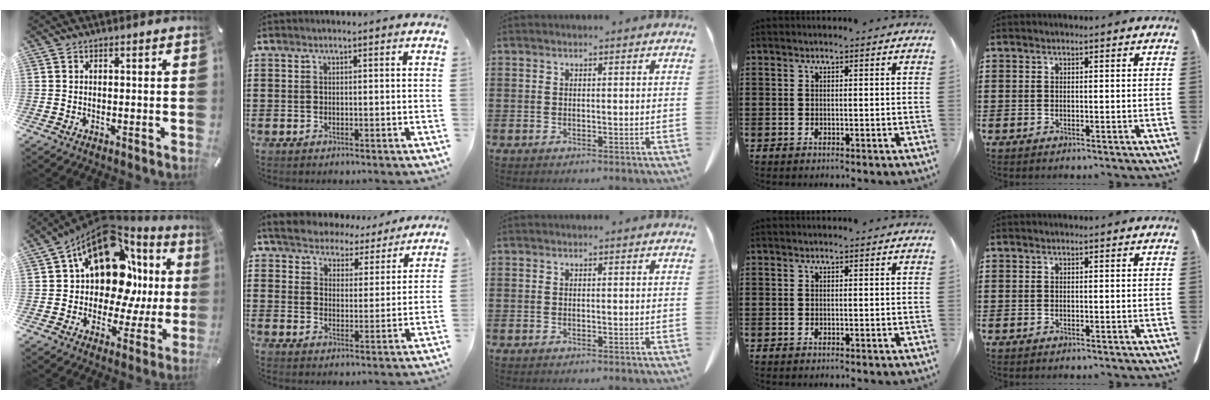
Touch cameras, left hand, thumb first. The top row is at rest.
{"thumb": {"total": 18.0, "force": [7.4, 11.0, 12.1], "torque": [-0.201, -0.067, 0.124]}, "index": {"total": 5.2, "force": [5.2, 0.8, -0.2], "torque": [-0.028, -0.036, 0.090]}}